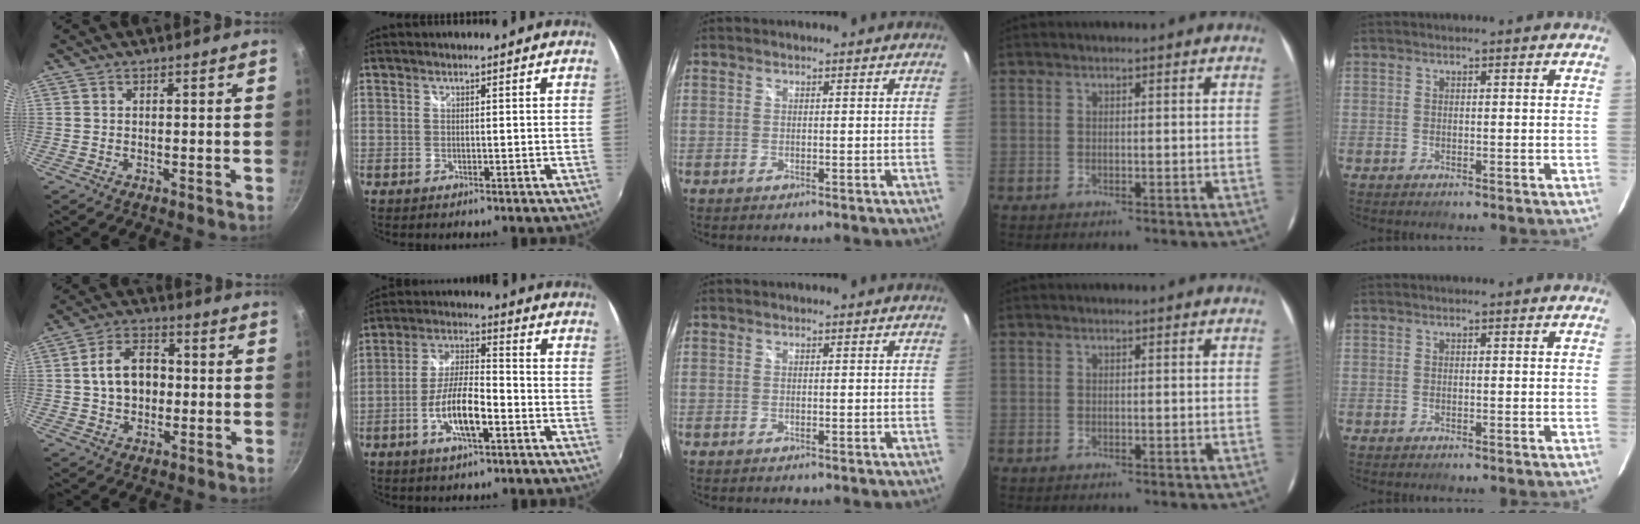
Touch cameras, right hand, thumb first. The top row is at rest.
{"thumb": {"total": 9.8, "force": [0.1, 7.1, 6.8], "torque": [-0.092, 0.022, -0.005]}, "index": {"total": 10.2, "force": [-4.1, 2.7, 8.9], "torque": [-0.180, -0.001, -0.076]}}